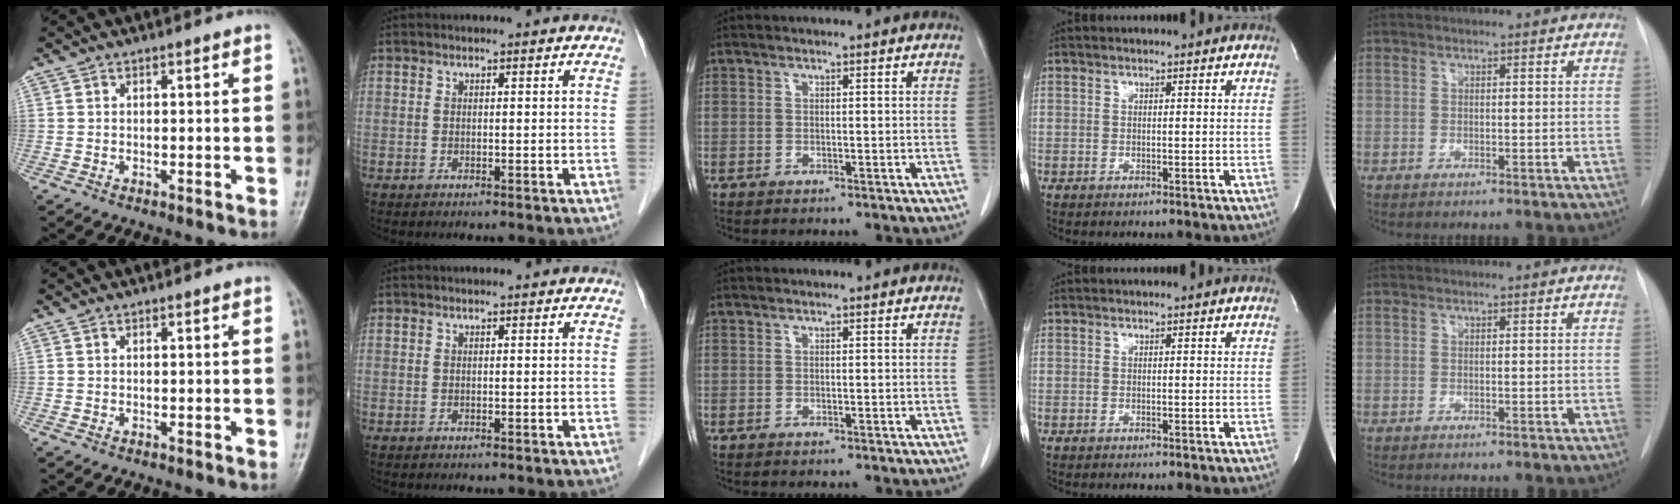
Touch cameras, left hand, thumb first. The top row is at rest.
{}